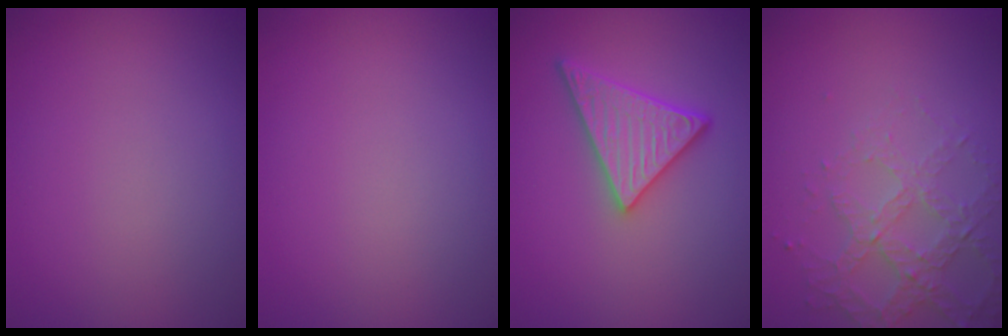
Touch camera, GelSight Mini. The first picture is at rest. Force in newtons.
{"total": 0.0}
{"total": 4.1, "press": 3.8, "slide": 1.6}
{"total": 4.3, "press": 3.2, "slide": 2.9}